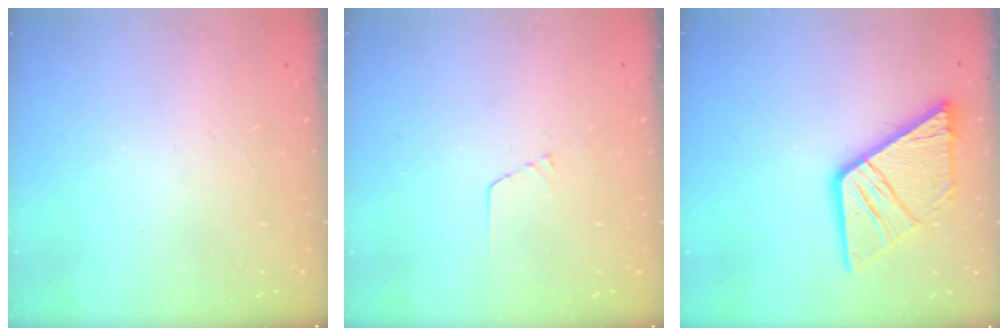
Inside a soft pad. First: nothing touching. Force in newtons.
{"total": 3.2, "press": 3.2, "slide": 0.3}
{"total": 16.7, "press": 16.6, "slide": 1.9}